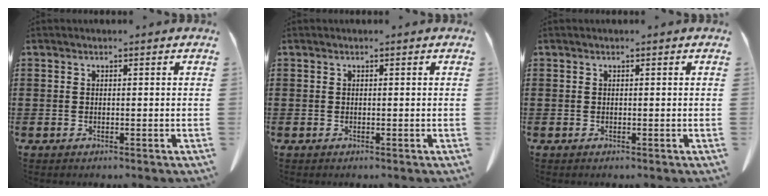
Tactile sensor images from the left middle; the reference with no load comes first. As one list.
[{"total": 0.0}, {"total": 0.0}]